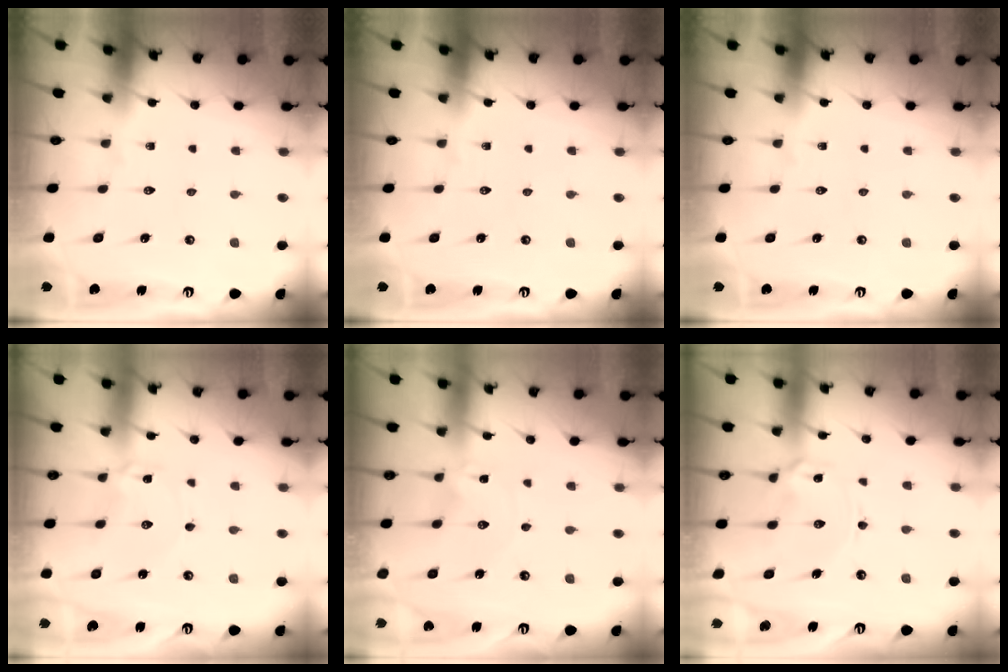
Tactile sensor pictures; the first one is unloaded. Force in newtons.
{"total": 0.0}
{"total": 0.0}
{"total": 1.6, "press": 1.6, "slide": 0.2}
{"total": 0.0}
{"total": 2.6, "press": 2.6, "slide": 0.4}